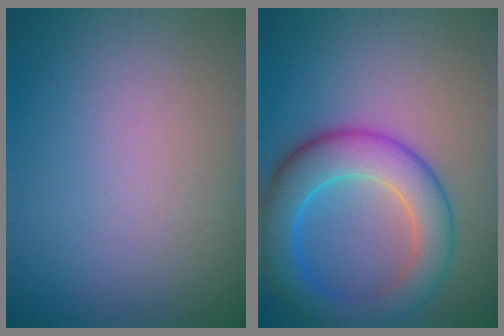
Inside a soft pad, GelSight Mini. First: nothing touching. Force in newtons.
{"total": 7.7, "press": 7.7, "slide": 0.2}